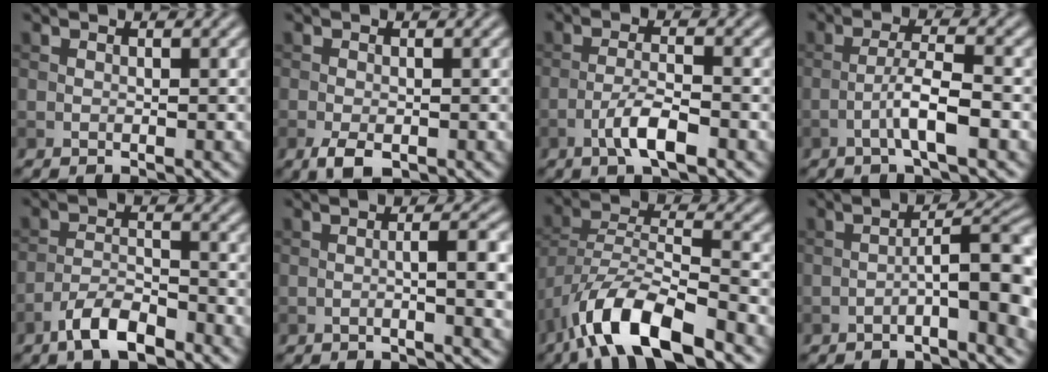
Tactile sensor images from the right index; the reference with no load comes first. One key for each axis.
{"total": 2.6, "fx": -1.4, "fy": 1.2, "fz": 1.9, "tx": -0.036, "ty": -0.006, "tz": -0.026}
{"total": 4.0, "fx": -2.1, "fy": 0.9, "fz": 3.3, "tx": -0.064, "ty": 0.007, "tz": -0.045}
{"total": 4.0, "fx": -1.8, "fy": 0.5, "fz": 3.6, "tx": -0.065, "ty": 0.014, "tz": -0.039}
{"total": 4.7, "fx": -3.4, "fy": 1.5, "fz": 2.9, "tx": -0.053, "ty": 0.003, "tz": -0.068}
{"total": 5.2, "fx": -0.6, "fy": 1.3, "fz": 5.0, "tx": -0.069, "ty": 0.004, "tz": -0.010}
{"total": 9.9, "fx": -6.6, "fy": 3.1, "fz": 6.7, "tx": -0.117, "ty": 0.004, "tz": -0.128}
{"total": 8.1, "fx": -2.3, "fy": 2.0, "fz": 7.5, "tx": -0.105, "ty": 0.014, "tz": -0.041}